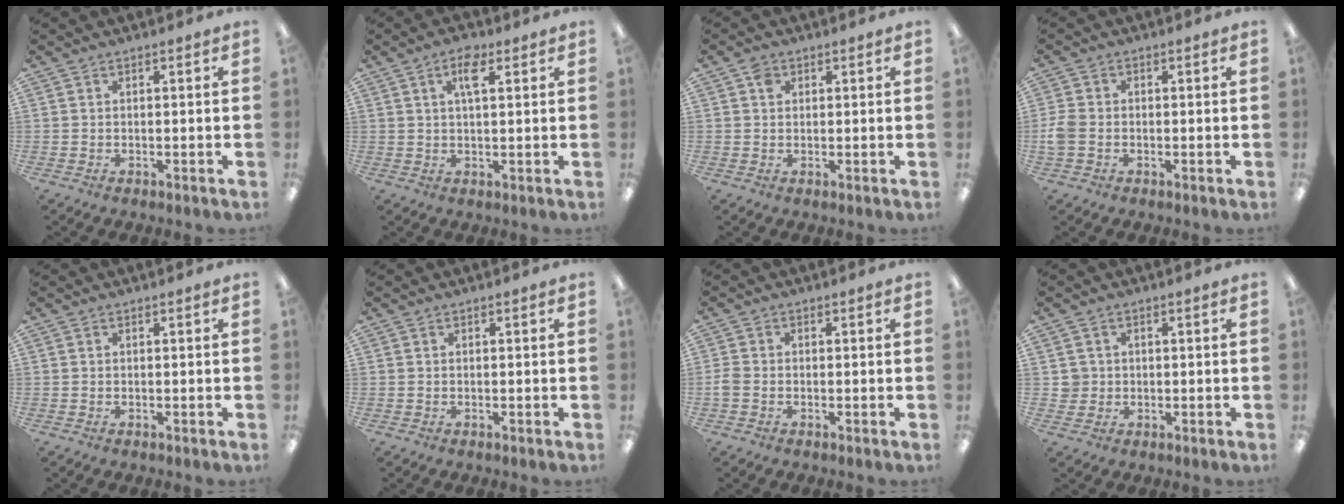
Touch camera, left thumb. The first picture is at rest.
{"total": 5.2, "force": [2.6, 2.0, 4.1], "torque": [-0.073, 0.002, 0.040]}
{"total": 2.1, "force": [0.9, 1.6, 0.9], "torque": [-0.020, 0.004, 0.016]}
{"total": 3.9, "force": [-0.9, 2.9, 2.4], "torque": [-0.053, 0.004, -0.017]}
{"total": 0.0}
{"total": 0.0}
{"total": 1.9, "force": [-0.7, 1.3, 1.2], "torque": [-0.028, 0.000, -0.014]}
{"total": 2.8, "force": [0.5, 2.8, 0.0], "torque": [0.000, 0.002, 0.006]}